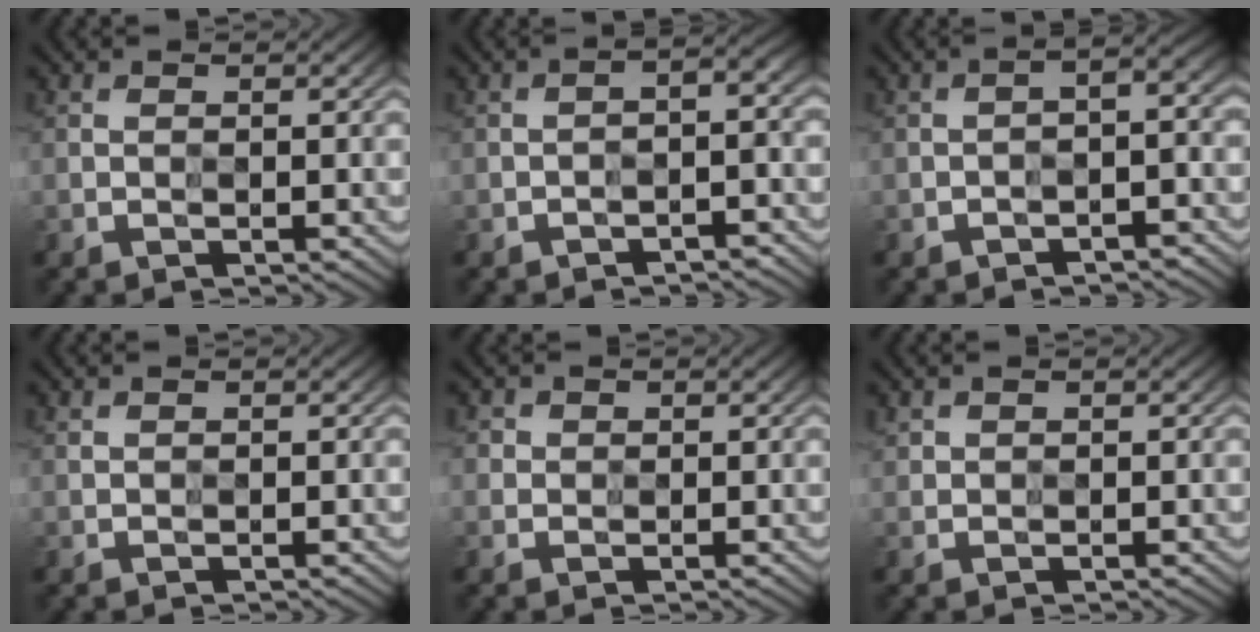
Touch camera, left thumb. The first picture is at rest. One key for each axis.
{"total": 6.3, "fx": -3.8, "fy": 2.1, "fz": 4.6, "tx": -0.053, "ty": 0.003, "tz": -0.050}
{"total": 7.1, "fx": -4.0, "fy": 2.3, "fz": 5.3, "tx": -0.064, "ty": 0.001, "tz": -0.051}
{"total": 0.5, "fx": 0.5, "fy": 0.1, "fz": 0.1, "tx": -0.007, "ty": 0.002, "tz": 0.013}
{"total": 2.0, "fx": 1.0, "fy": 1.7, "fz": 0.1, "tx": -0.006, "ty": -0.001, "tz": 0.015}
{"total": 1.4, "fx": 1.2, "fy": 0.8, "fz": 0.1, "tx": -0.010, "ty": 0.001, "tz": 0.027}